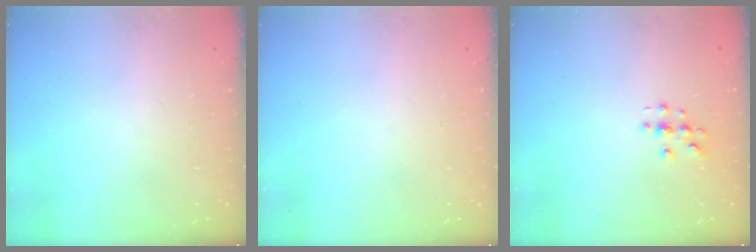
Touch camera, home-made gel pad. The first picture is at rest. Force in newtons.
{"total": 0.0}
{"total": 2.8, "press": 2.8, "slide": 0.2}